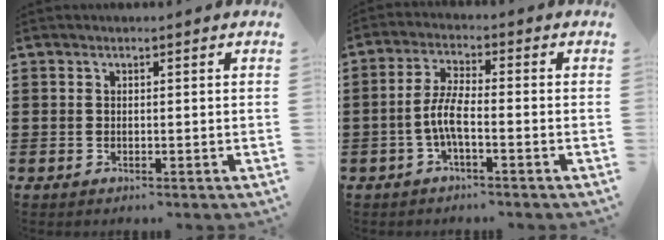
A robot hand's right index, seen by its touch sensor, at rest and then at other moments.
{"total": 5.2, "force": [-1.8, 1.3, 4.7], "torque": [-0.118, -0.009, -0.043]}